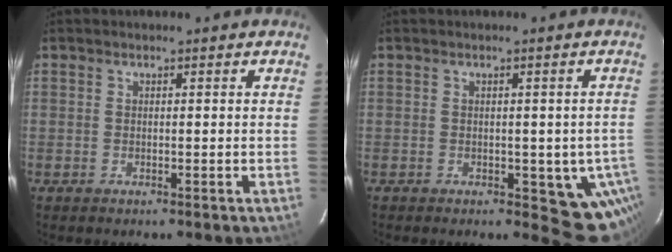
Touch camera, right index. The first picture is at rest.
{"total": 7.3, "force": [-2.7, 4.7, 4.9], "torque": [-0.037, 0.008, -0.025]}